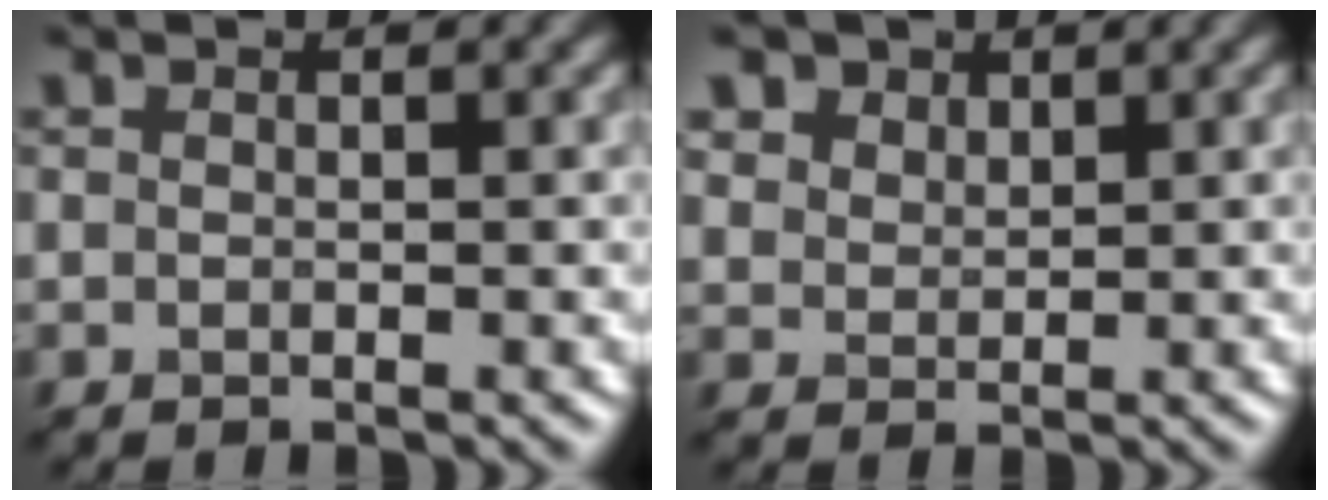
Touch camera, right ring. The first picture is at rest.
{"total": 2.5, "force": [2.4, 0.9, -0.1], "torque": [-0.046, 0.001, 0.070]}